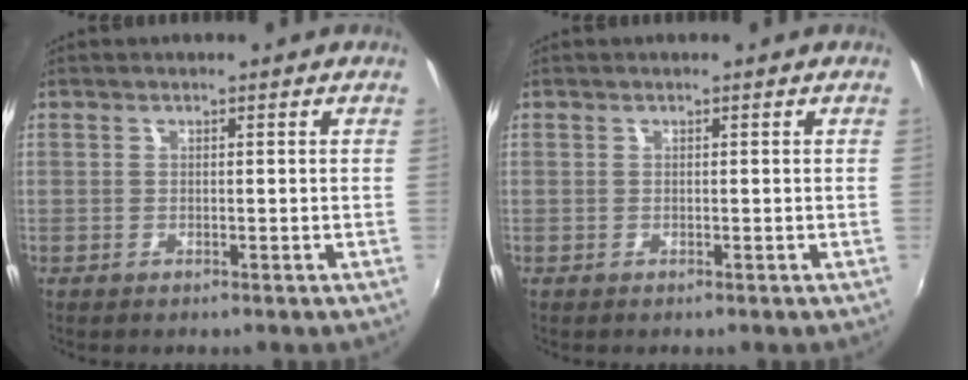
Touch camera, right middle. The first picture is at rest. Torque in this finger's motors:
{"motor_torque": [0.00, 0.00, 0.00, 0.00]}